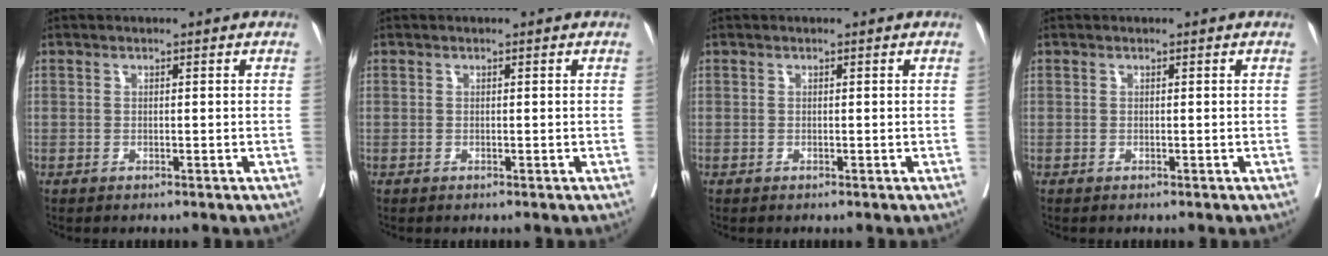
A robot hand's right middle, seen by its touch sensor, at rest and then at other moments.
{"total": 0.0}
{"total": 0.0}
{"total": 0.0}